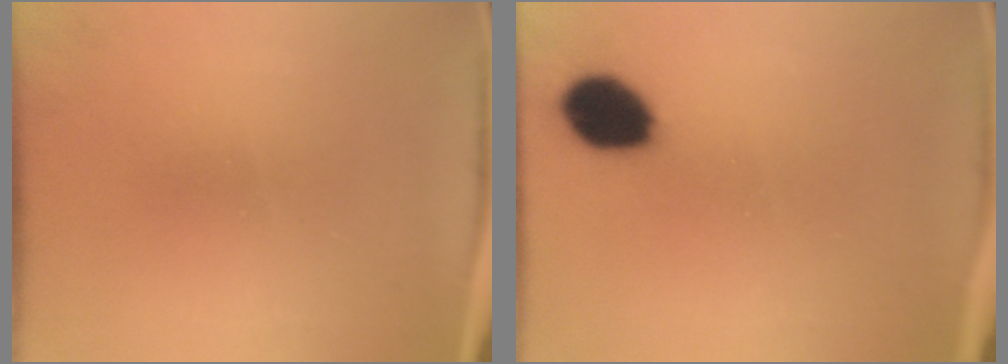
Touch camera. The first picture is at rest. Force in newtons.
{"total": 9.8}